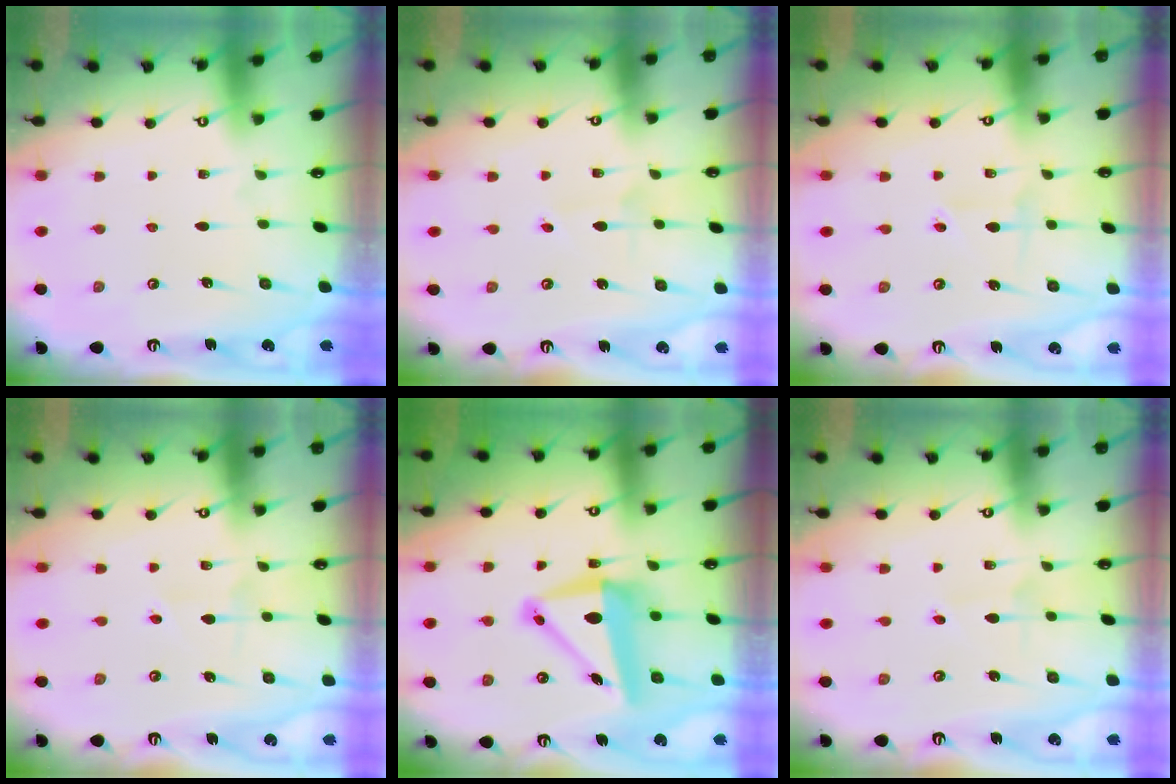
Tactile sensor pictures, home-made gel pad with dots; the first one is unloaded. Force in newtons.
{"total": 2.2, "press": 2.1, "slide": 0.3}
{"total": 2.1, "press": 2.1, "slide": 0.3}
{"total": 3.2, "press": 3.1, "slide": 0.5}
{"total": 10.6, "press": 9.9, "slide": 3.7}
{"total": 2.2, "press": 2.1, "slide": 0.3}